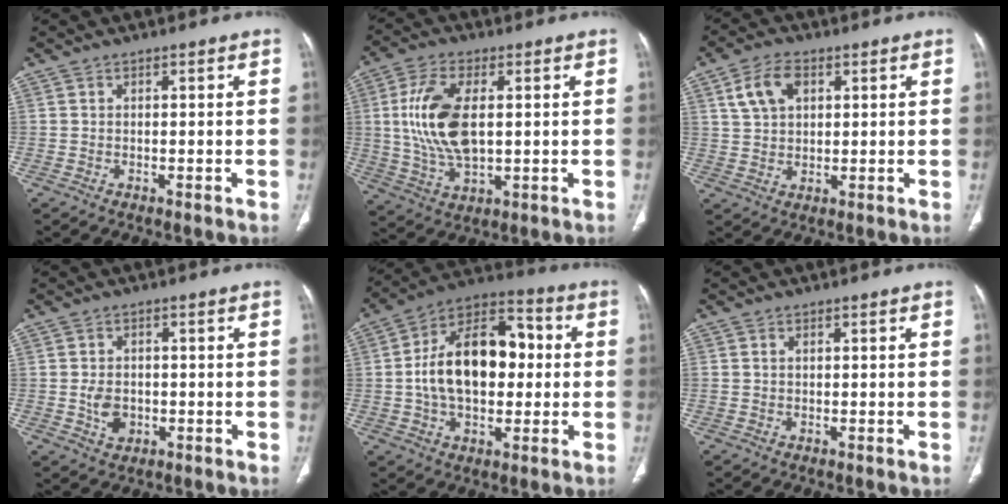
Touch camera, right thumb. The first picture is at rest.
{"total": 13.8, "force": [1.7, 7.0, 11.7], "torque": [-0.242, -0.005, 0.038]}
{"total": 7.2, "force": [2.9, 4.7, 4.7], "torque": [-0.081, 0.001, 0.055]}
{"total": 4.2, "force": [-0.6, 3.1, 2.7], "torque": [-0.038, 0.000, -0.006]}
{"total": 19.6, "force": [0.8, 12.0, 15.5], "torque": [-0.233, 0.033, 0.009]}
{"total": 0.6, "force": [0.2, 0.4, 0.4], "torque": [-0.010, 0.004, 0.005]}